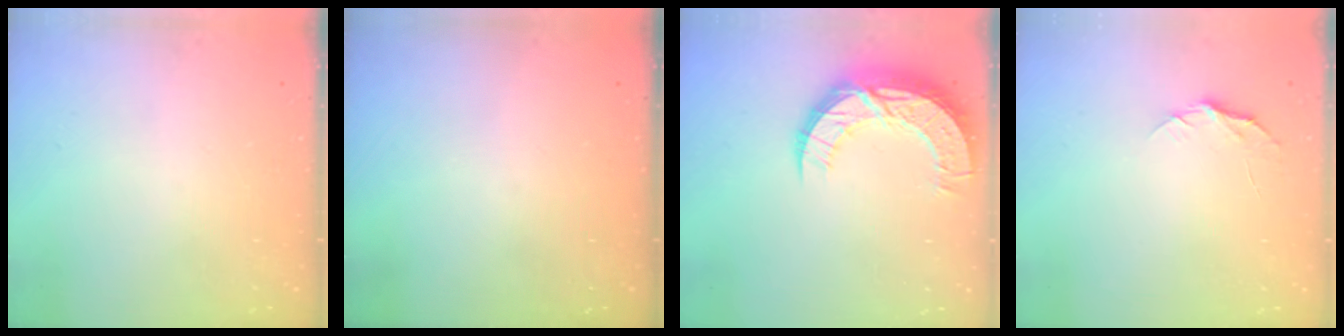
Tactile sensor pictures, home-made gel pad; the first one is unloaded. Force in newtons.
{"total": 0.0}
{"total": 13.7, "press": 13.7, "slide": 1.0}
{"total": 5.0, "press": 5.0, "slide": 0.6}